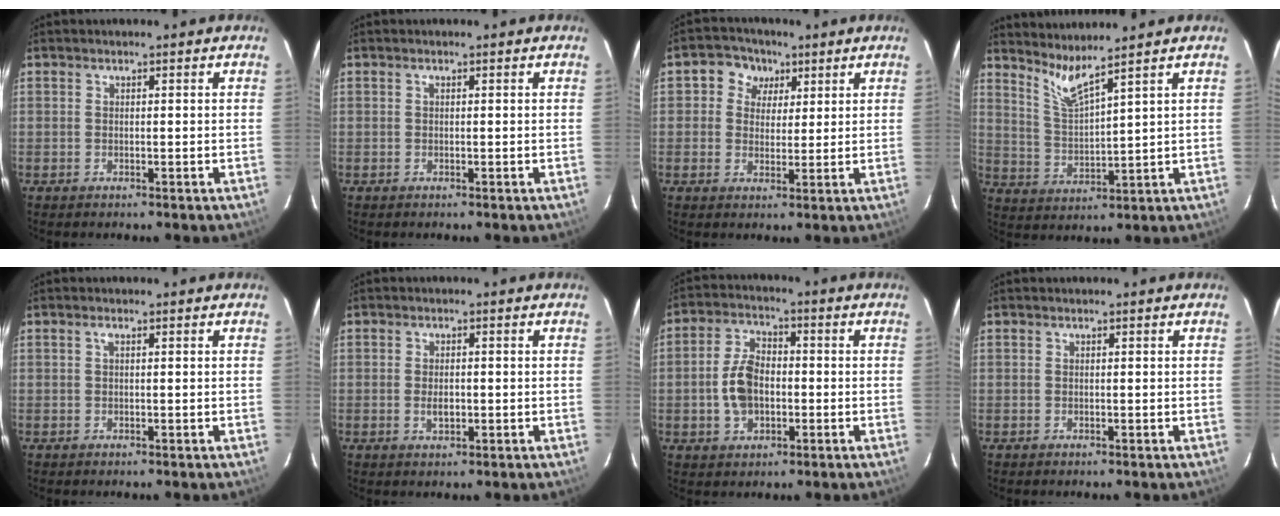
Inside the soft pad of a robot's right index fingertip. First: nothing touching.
{"total": 0.0}
{"total": 5.8, "force": [2.1, 5.2, 1.5], "torque": [-0.020, 0.014, 0.027]}
{"total": 5.8, "force": [5.0, -0.9, 2.8], "torque": [-0.060, -0.016, 0.107]}
{"total": 0.6, "force": [0.2, 0.1, 0.6], "torque": [-0.013, 0.004, 0.002]}
{"total": 2.4, "force": [-0.5, 1.4, 2.0], "torque": [-0.036, -0.001, -0.007]}
{"total": 8.3, "force": [-1.4, 5.5, 6.0], "torque": [-0.121, 0.018, -0.018]}
{"total": 0.0}